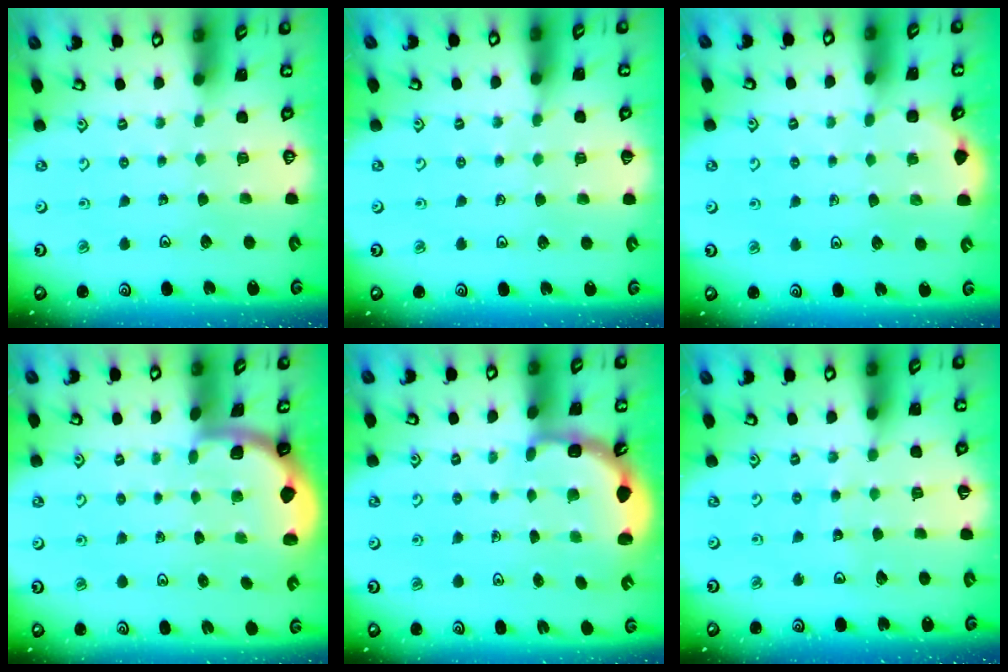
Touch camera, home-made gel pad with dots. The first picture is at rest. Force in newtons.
{"total": 3.0, "press": 2.9, "slide": 0.5}
{"total": 2.3, "press": 2.3, "slide": 0.2}
{"total": 1.6, "press": 1.6, "slide": 0.1}
{"total": 3.3, "press": 2.4, "slide": 2.2}
{"total": 6.1, "press": 6.0, "slide": 0.7}